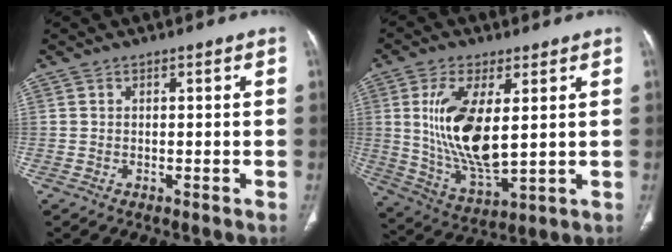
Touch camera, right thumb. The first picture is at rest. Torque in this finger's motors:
{"motor_torque": [2.00, 3.00, 1.50, 0.11, 0.33]}